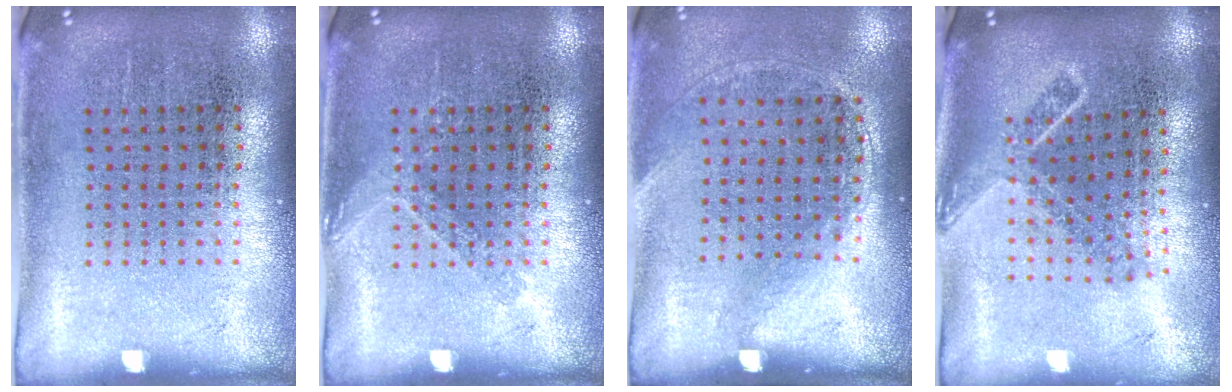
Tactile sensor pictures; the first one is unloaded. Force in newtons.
{"total": 1.1, "press": 1.1, "slide": 0.3}
{"total": 1.4, "press": 0.9, "slide": 1.0}
{"total": 1.8, "press": 1.3, "slide": 1.2}